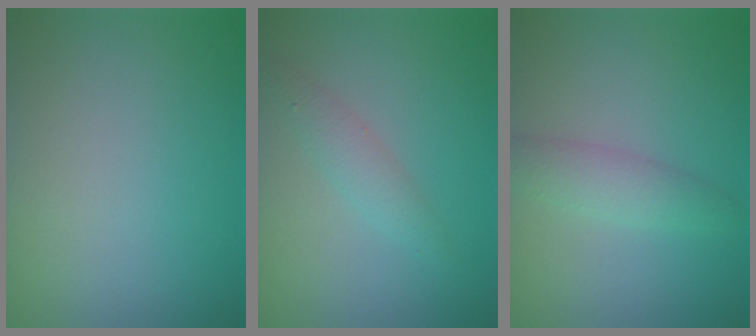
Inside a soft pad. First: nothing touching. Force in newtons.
{"total": 1.7, "press": 1.7, "slide": 0.0}
{"total": 2.5, "press": 2.5, "slide": 0.1}